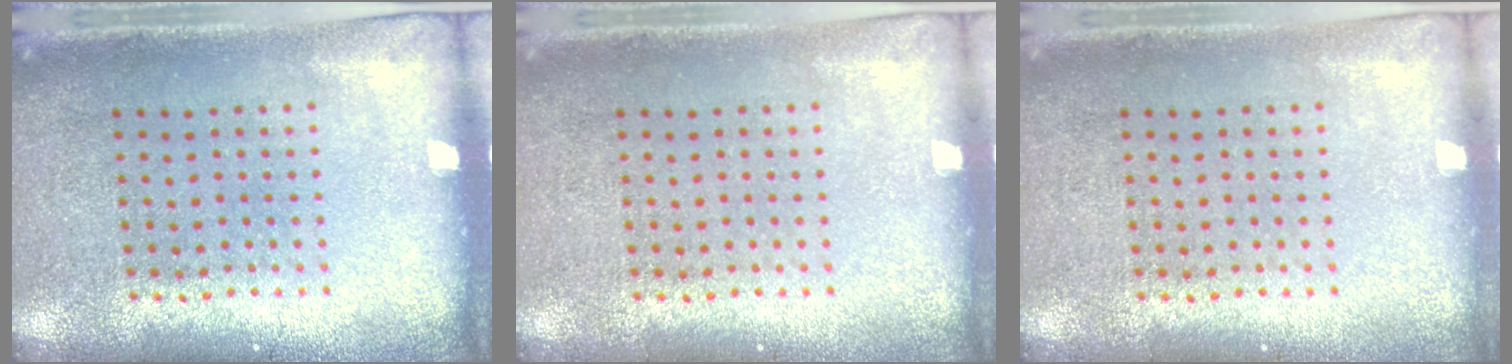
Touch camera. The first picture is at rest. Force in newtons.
{"total": 0.0}
{"total": 0.0}